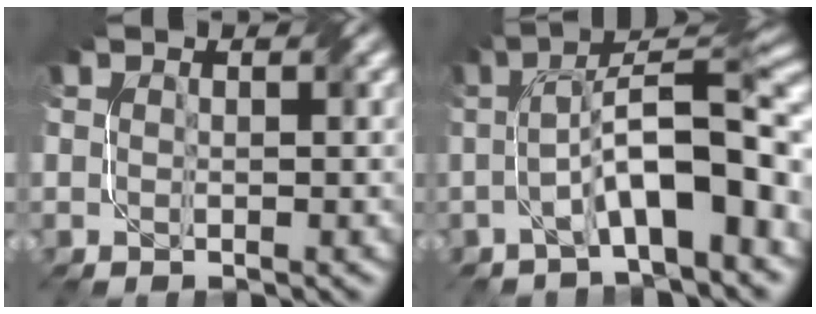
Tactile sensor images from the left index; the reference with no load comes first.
{"total": 9.5, "force": [-2.0, 2.7, 8.9], "torque": [-0.136, 0.020, -0.034]}